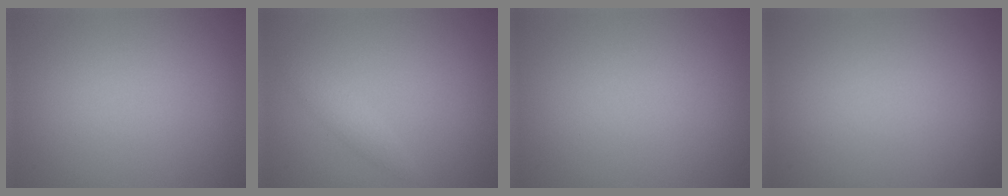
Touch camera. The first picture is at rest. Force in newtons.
{"total": 1.5, "press": 1.5, "slide": 0.1}
{"total": 0.0}
{"total": 0.0}